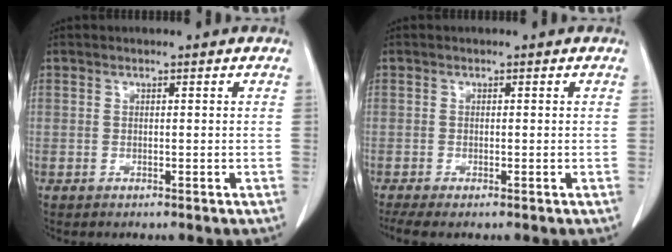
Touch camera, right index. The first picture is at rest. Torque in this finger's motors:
{"motor_torque": [-0.06, 0.01, 0.01, 0.03]}